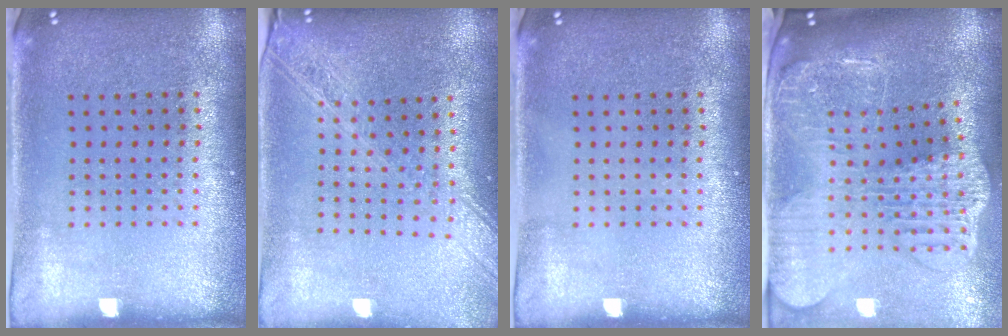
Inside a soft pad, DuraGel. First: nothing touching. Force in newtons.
{"total": 2.2, "press": 1.9, "slide": 1.2}
{"total": 0.0}
{"total": 4.1, "press": 3.2, "slide": 2.6}